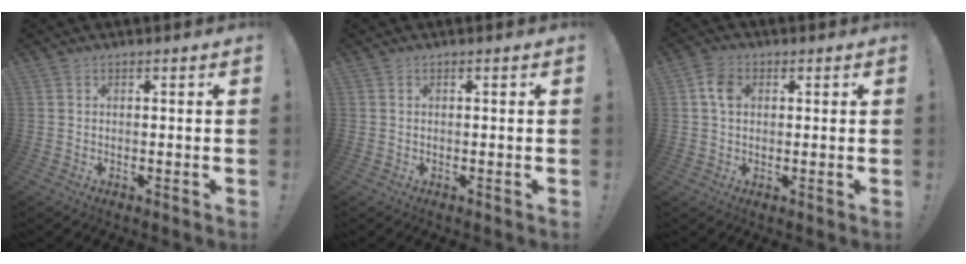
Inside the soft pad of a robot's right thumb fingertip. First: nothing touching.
{"total": 0.0}
{"total": 5.5, "force": [1.4, 4.0, 3.5], "torque": [-0.054, 0.007, 0.027]}